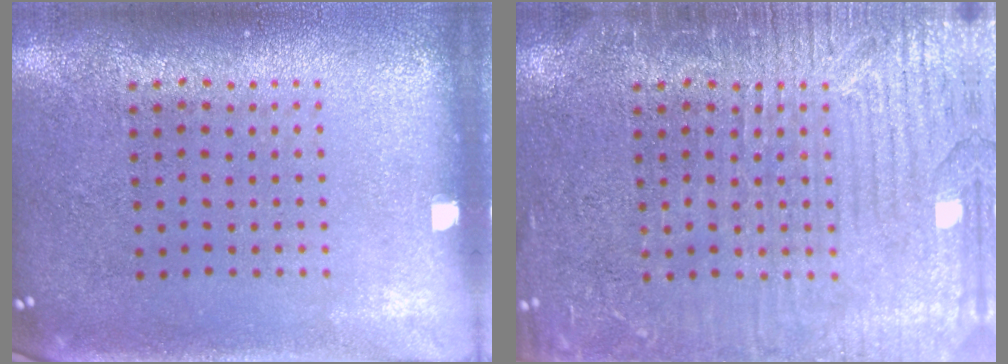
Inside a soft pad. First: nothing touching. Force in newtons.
{"total": 5.1, "press": 5.1, "slide": 0.7}